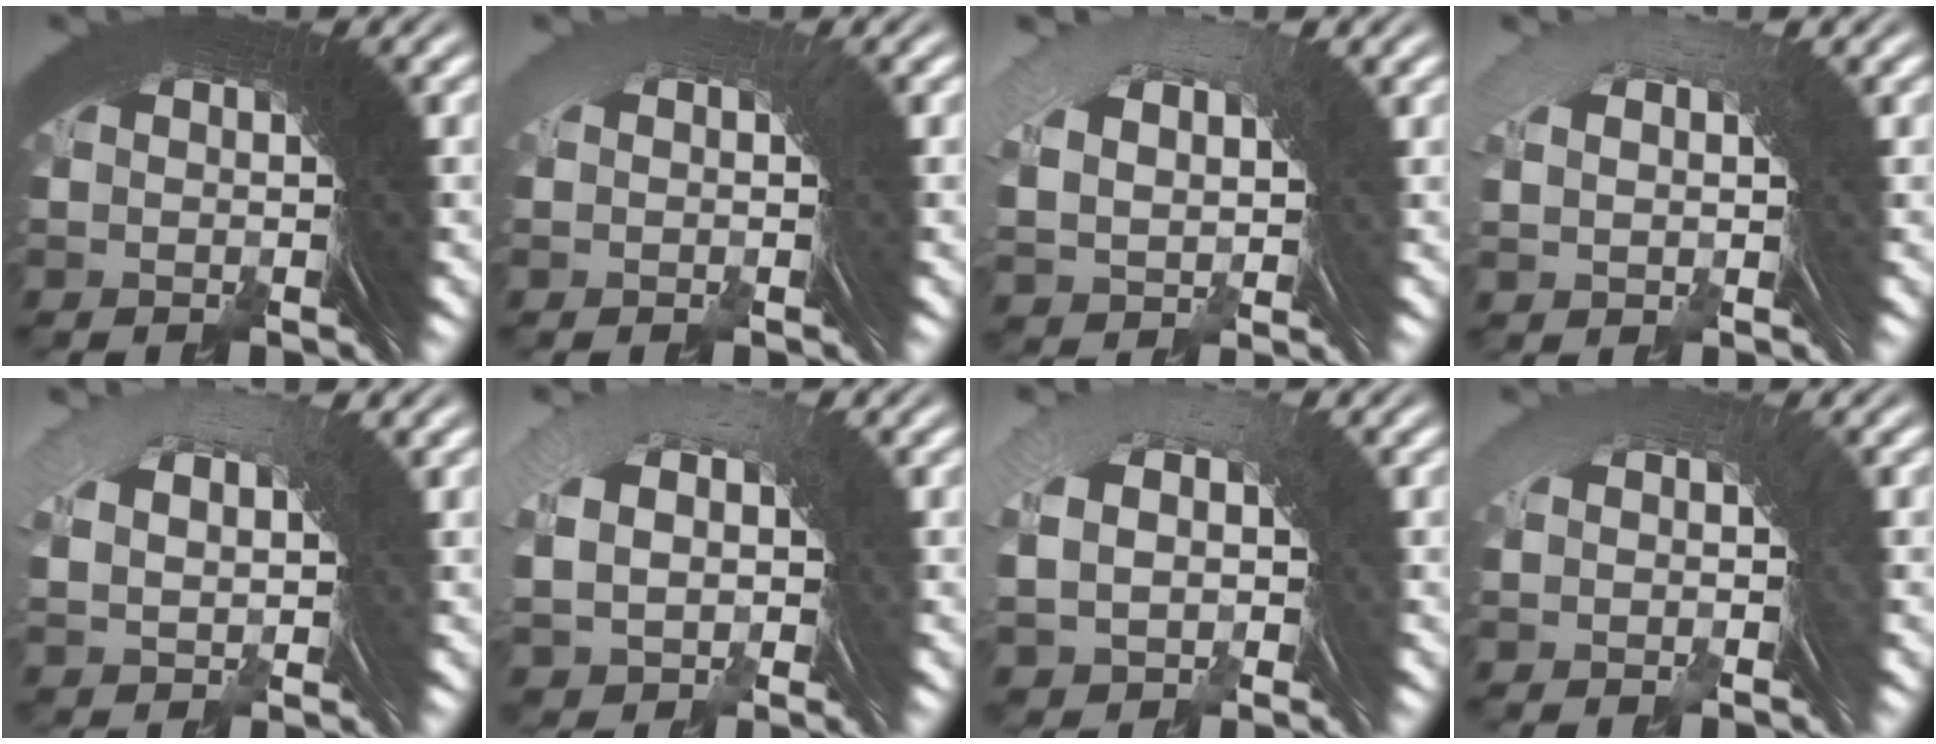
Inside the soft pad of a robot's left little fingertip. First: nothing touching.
{"total": 1.0, "force": [-0.8, -0.6, -0.3], "torque": [0.013, 0.011, -0.015]}
{"total": 3.6, "force": [1.5, 2.1, 2.5], "torque": [-0.051, 0.003, 0.040]}
{"total": 1.5, "force": [0.8, 0.5, 1.2], "torque": [-0.015, 0.018, 0.016]}
{"total": 3.2, "force": [1.6, 1.5, 2.3], "torque": [-0.040, 0.008, 0.039]}
{"total": 4.0, "force": [0.0, 3.0, 2.6], "torque": [-0.073, -0.007, 0.010]}
{"total": 3.6, "force": [-0.1, 2.7, 2.3], "torque": [-0.068, -0.008, 0.006]}
{"total": 0.8, "force": [-0.7, -0.4, 0.0], "torque": [0.006, 0.012, -0.014]}